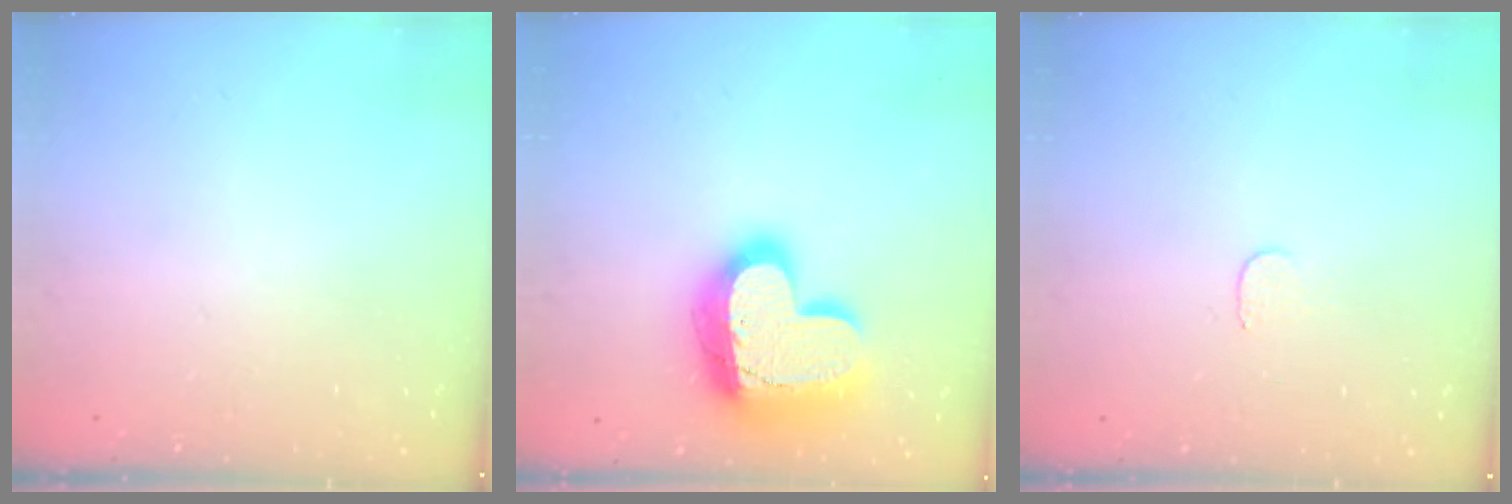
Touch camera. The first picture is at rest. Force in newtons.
{"total": 21.7, "press": 21.6, "slide": 1.9}
{"total": 3.0, "press": 3.0, "slide": 0.3}